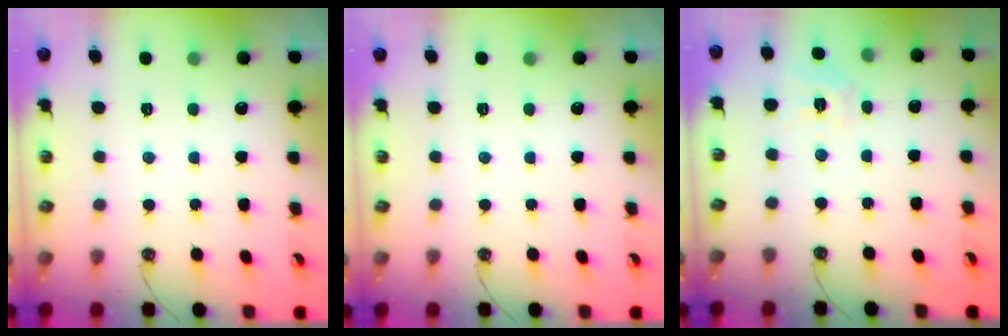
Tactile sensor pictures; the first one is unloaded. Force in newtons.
{"total": 0.0}
{"total": 7.8, "press": 7.8, "slide": 0.7}